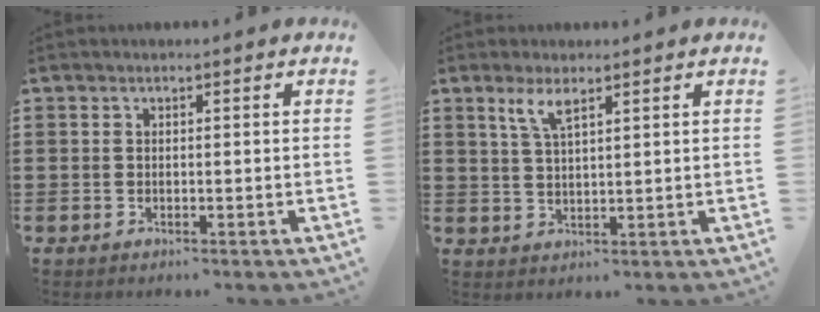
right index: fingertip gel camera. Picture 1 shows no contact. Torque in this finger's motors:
{"motor_torque": [0.17, -0.11, 0.34, 0.09]}